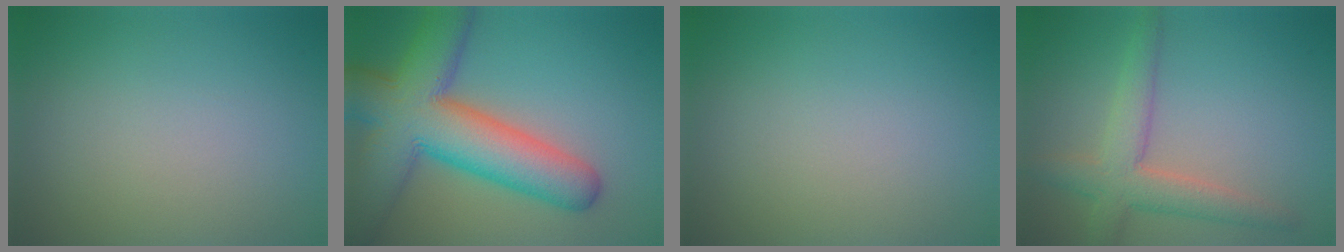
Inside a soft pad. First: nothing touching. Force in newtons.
{"total": 12.6, "press": 12.6, "slide": 0.4}
{"total": 0.0}
{"total": 4.5, "press": 4.5, "slide": 0.3}